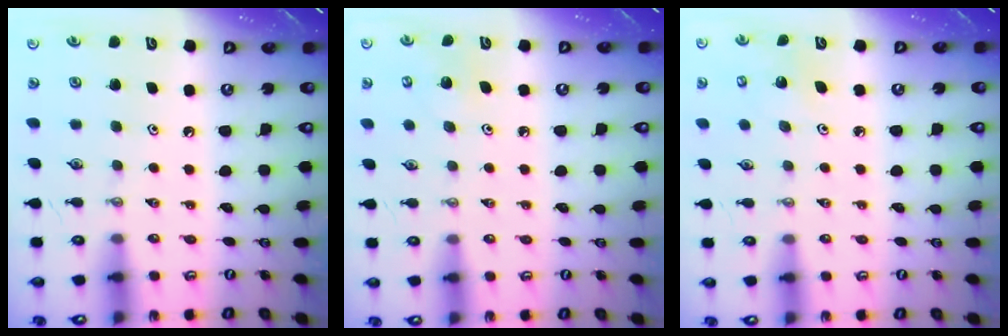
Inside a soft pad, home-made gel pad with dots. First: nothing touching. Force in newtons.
{"total": 5.3, "press": 5.3, "slide": 0.5}
{"total": 3.2, "press": 3.2, "slide": 0.2}